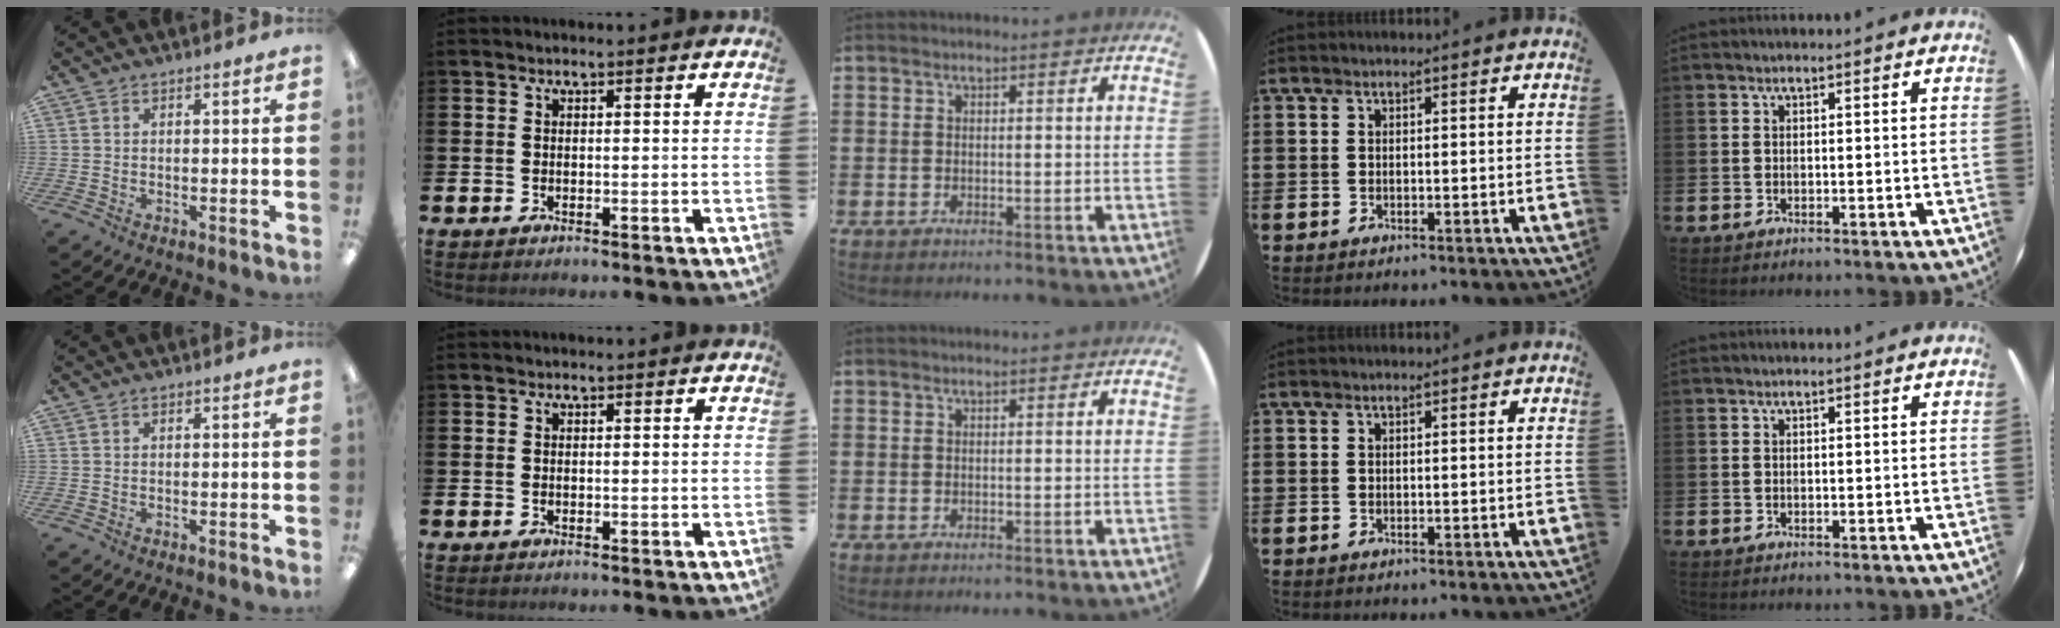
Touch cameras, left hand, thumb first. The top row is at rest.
{}